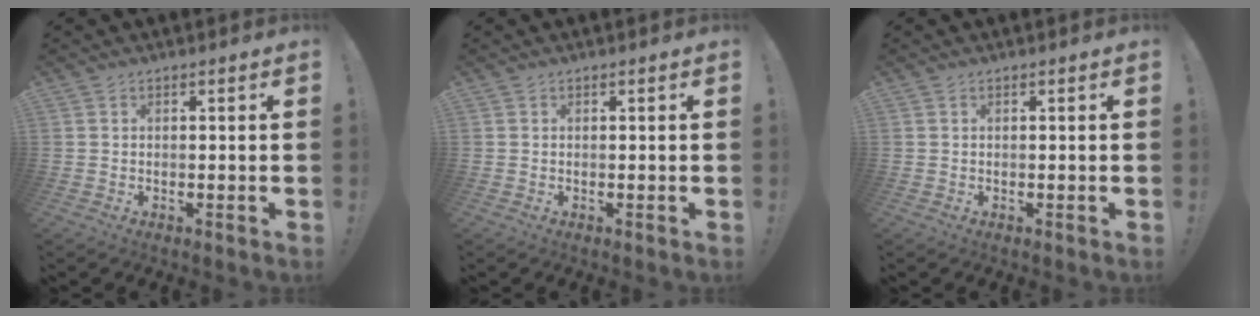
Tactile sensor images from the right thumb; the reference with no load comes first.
{"total": 0.0}
{"total": 0.0}